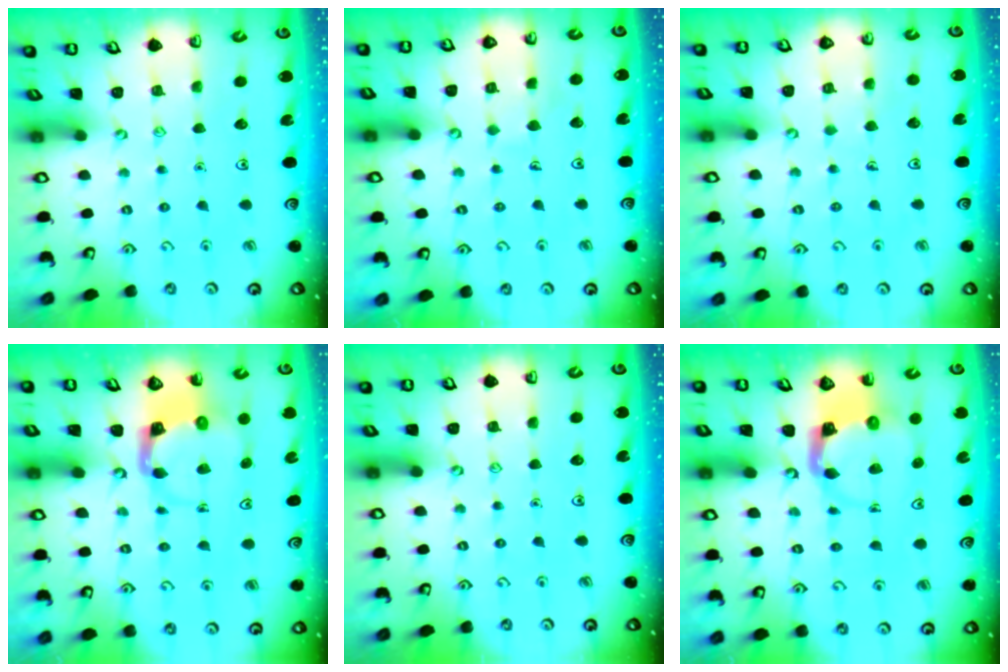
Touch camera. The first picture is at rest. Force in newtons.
{"total": 3.8, "press": 3.7, "slide": 0.3}
{"total": 3.3, "press": 3.3, "slide": 0.2}
{"total": 3.8, "press": 3.8, "slide": 0.4}
{"total": 0.0}
{"total": 3.9, "press": 3.8, "slide": 0.6}